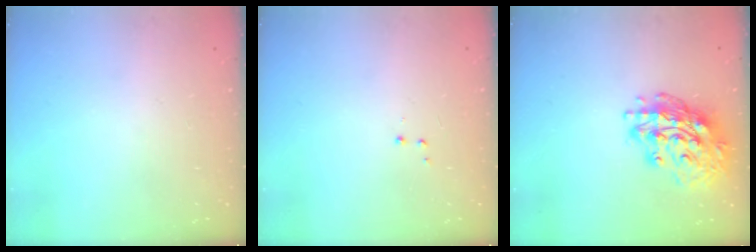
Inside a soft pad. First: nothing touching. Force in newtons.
{"total": 2.9, "press": 2.8, "slide": 0.7}
{"total": 17.4, "press": 17.3, "slide": 1.8}